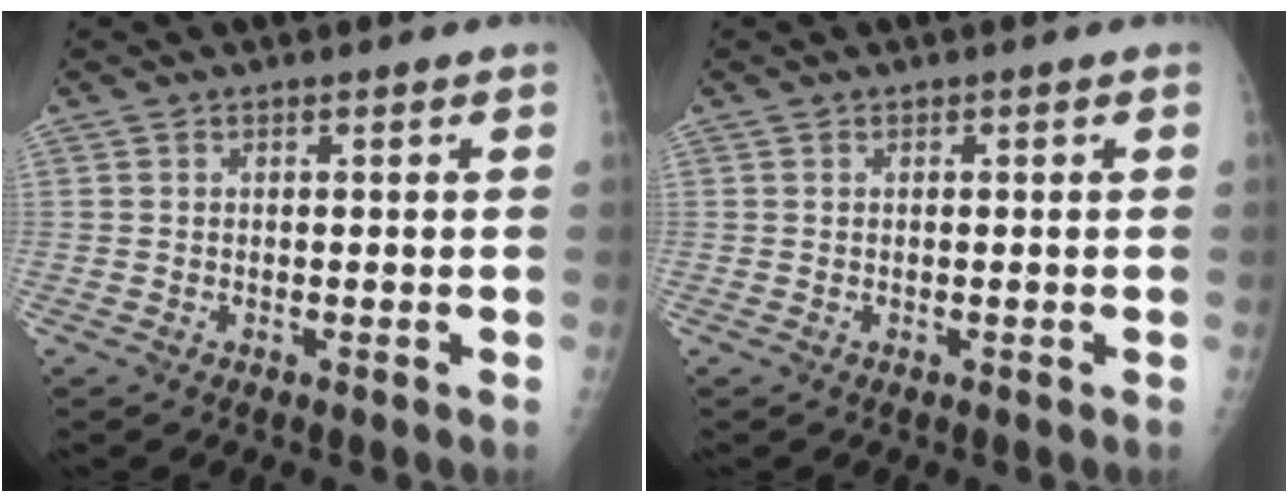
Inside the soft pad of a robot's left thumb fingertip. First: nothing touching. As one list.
[{"total": 0.0}]